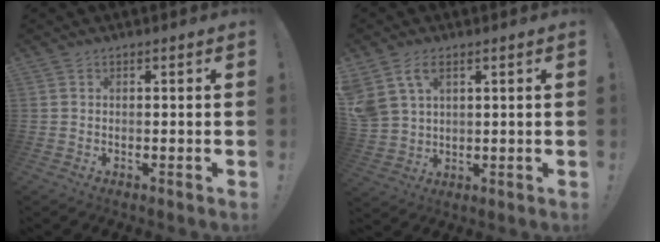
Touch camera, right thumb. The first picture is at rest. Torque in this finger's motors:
{"motor_torque": [0.23, 0.49, 1.06, 0.55, 0.13]}